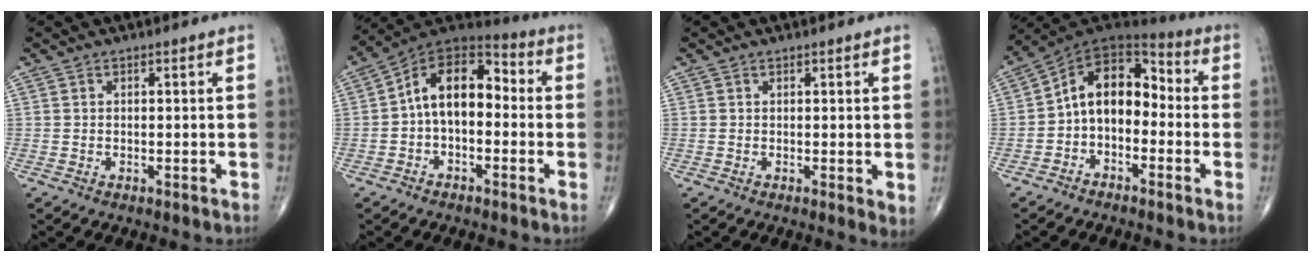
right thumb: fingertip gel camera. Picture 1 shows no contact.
{"total": 12.8, "force": [-0.5, 7.9, 10.1], "torque": [-0.134, 0.047, -0.024]}
{"total": 2.3, "force": [0.6, 0.8, 2.0], "torque": [-0.031, -0.009, 0.009]}
{"total": 12.1, "force": [-1.9, 8.2, 8.7], "torque": [-0.109, 0.062, -0.048]}